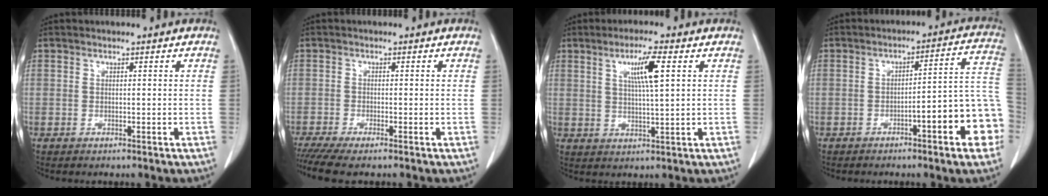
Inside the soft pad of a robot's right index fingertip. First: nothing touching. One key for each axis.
{"total": 5.2, "fx": -4.2, "fy": 0.3, "fz": 3.1, "tx": -0.052, "ty": -0.010, "tz": -0.072}
{"total": 6.3, "fx": 2.3, "fy": 0.0, "fz": 5.9, "tx": -0.104, "ty": 0.001, "tz": 0.040}
{"total": 11.5, "fx": -4.4, "fy": 1.5, "fz": 10.5, "tx": -0.112, "ty": 0.035, "tz": -0.058}